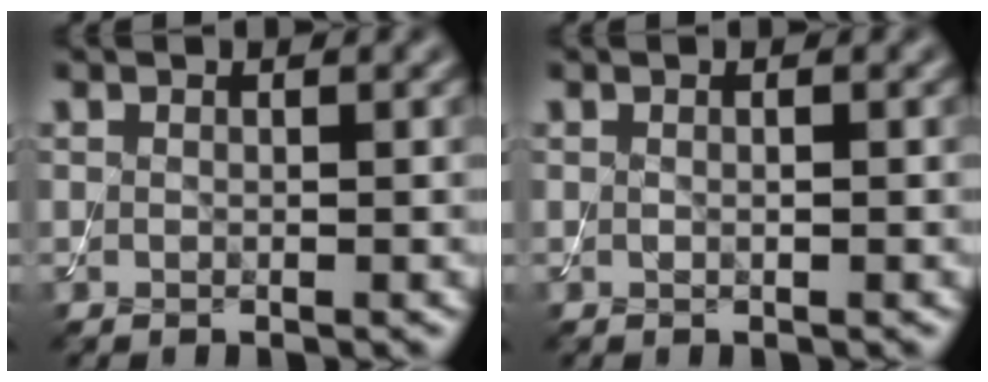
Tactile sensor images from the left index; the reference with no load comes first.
{"total": 0.5, "force": [0.0, 0.2, 0.5], "torque": [-0.010, 0.000, 0.001]}